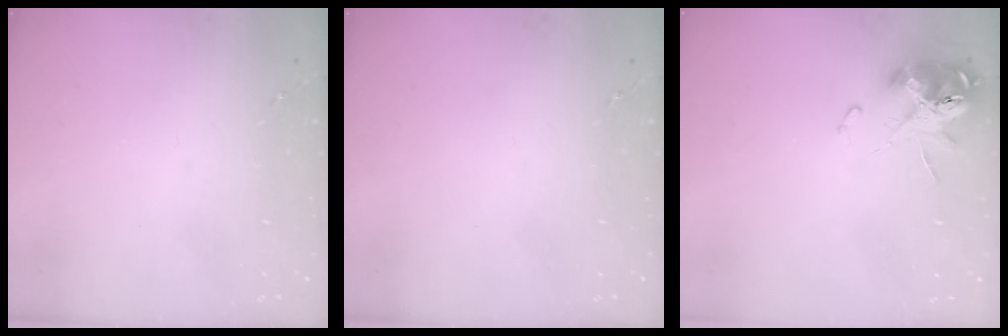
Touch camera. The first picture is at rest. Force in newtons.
{"total": 0.0}
{"total": 11.8, "press": 11.7, "slide": 1.4}